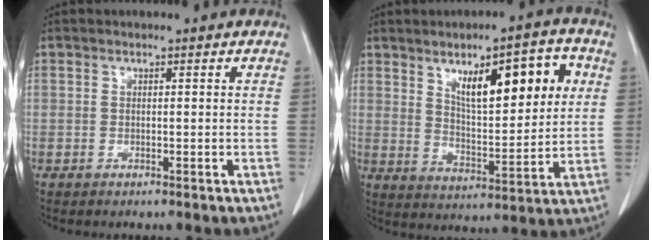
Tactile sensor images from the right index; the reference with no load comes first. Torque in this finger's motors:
{"motor_torque": [1.15, 0.99, 0.32, 0.14]}